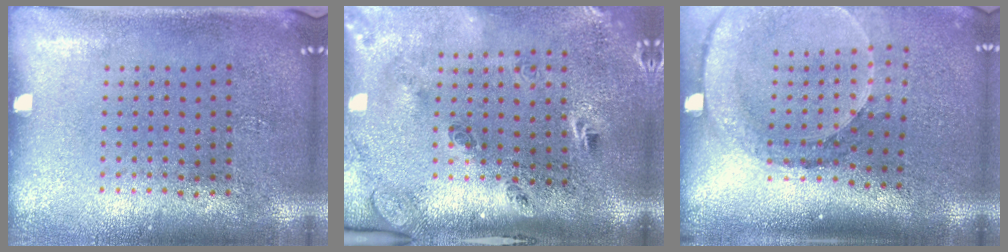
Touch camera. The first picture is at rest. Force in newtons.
{"total": 3.0, "press": 1.9, "slide": 2.2}
{"total": 2.7, "press": 2.0, "slide": 1.8}